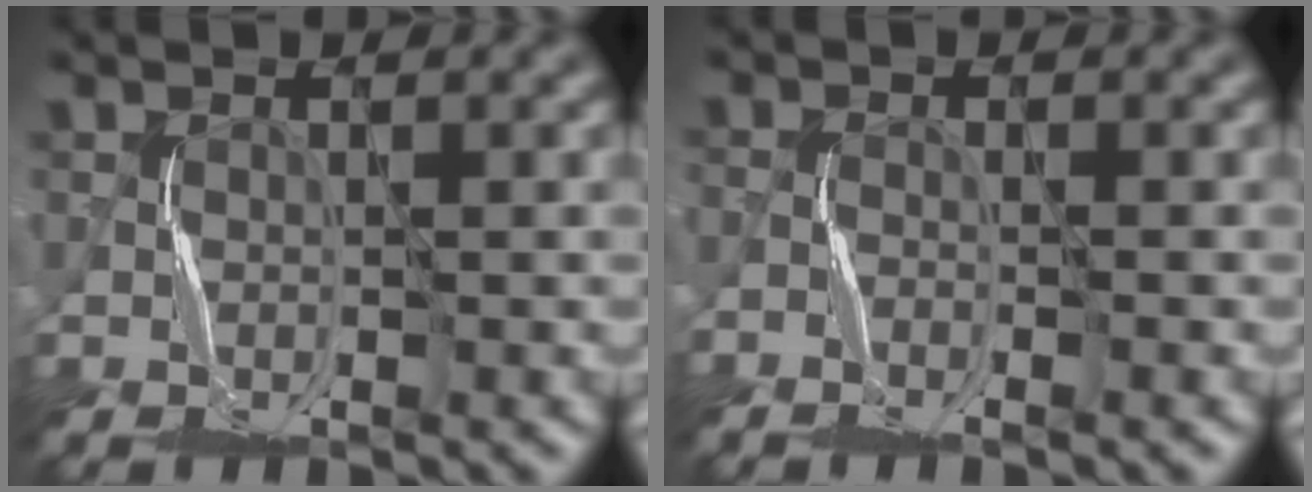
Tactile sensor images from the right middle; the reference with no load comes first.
{"total": 1.8, "force": [-1.7, 0.1, 0.4], "torque": [-0.007, 0.002, -0.038]}